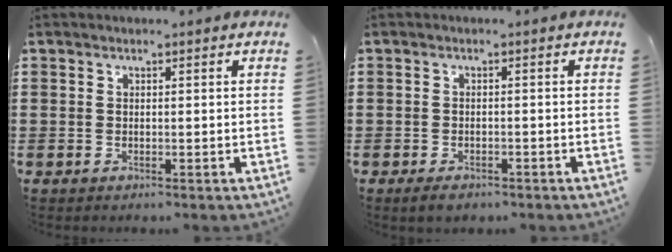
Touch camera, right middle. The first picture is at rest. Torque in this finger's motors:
{"motor_torque": [1.62, 0.13, 0.48, 0.15]}